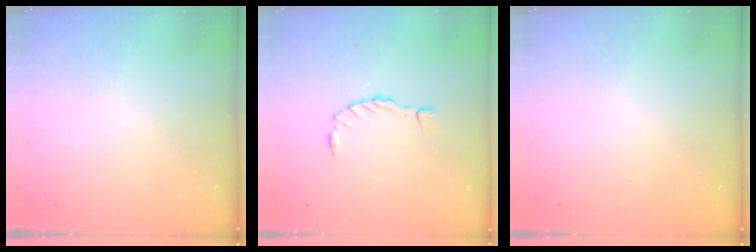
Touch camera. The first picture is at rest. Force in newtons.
{"total": 0.0}
{"total": 1.4, "press": 1.4, "slide": 0.1}